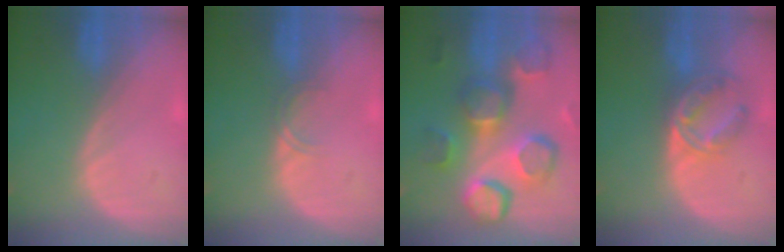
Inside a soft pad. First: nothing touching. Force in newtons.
{"total": 1.4, "press": 1.4, "slide": 0.2}
{"total": 12.9, "press": 11.2, "slide": 6.4}
{"total": 6.8, "press": 6.0, "slide": 3.4}